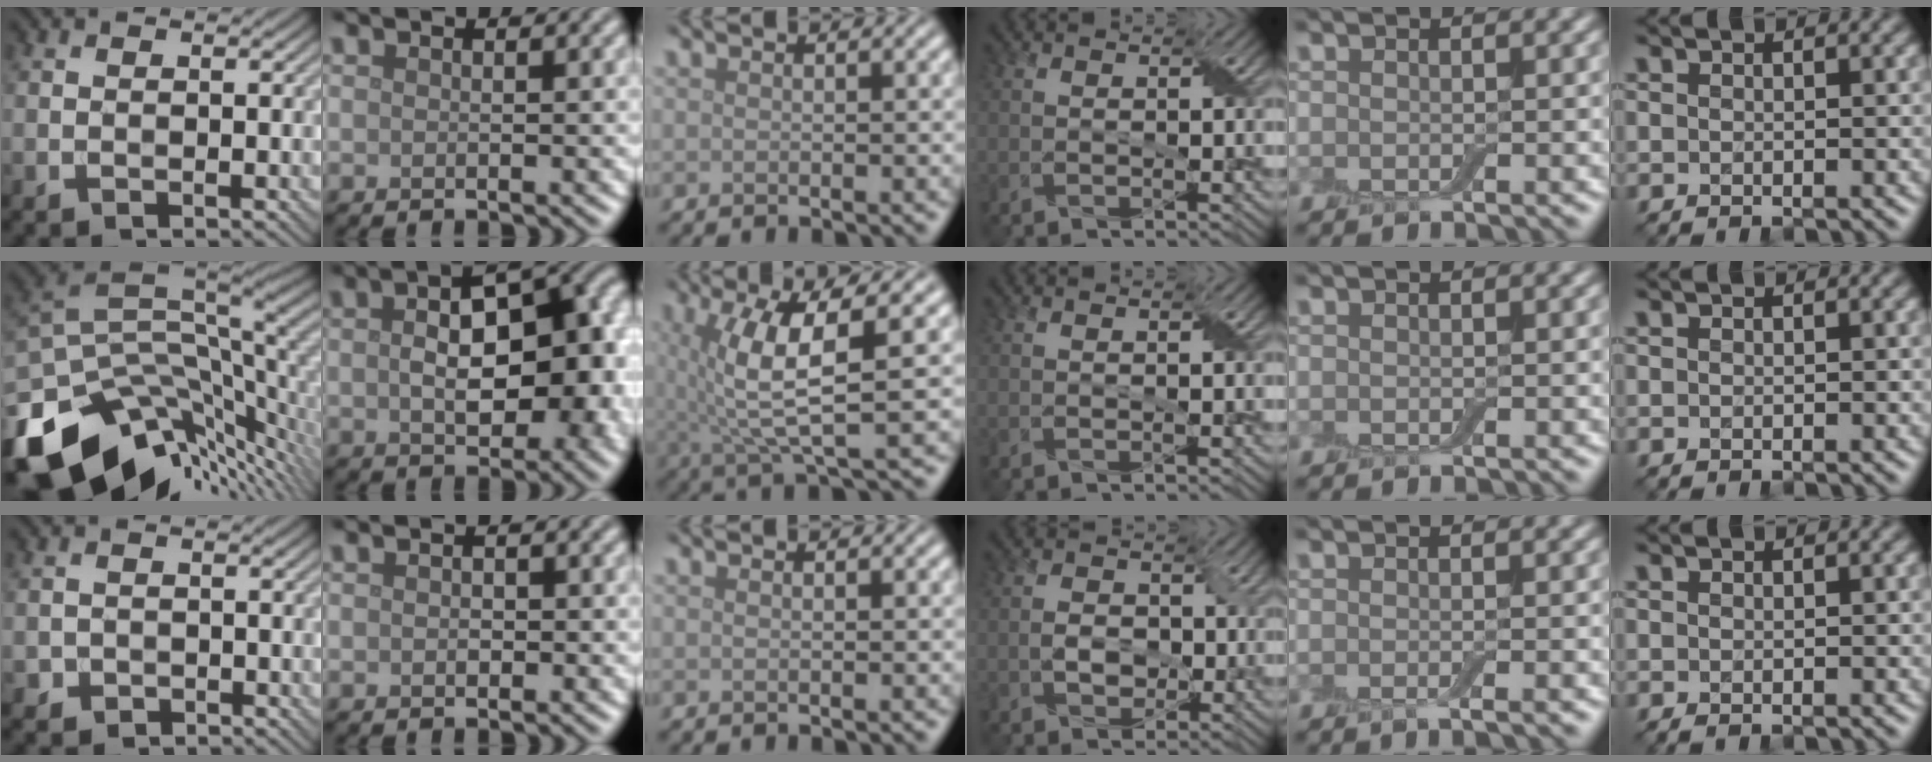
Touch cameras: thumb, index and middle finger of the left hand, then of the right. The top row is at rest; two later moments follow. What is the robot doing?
{"motion": "peel", "object": "aluminum foil"}